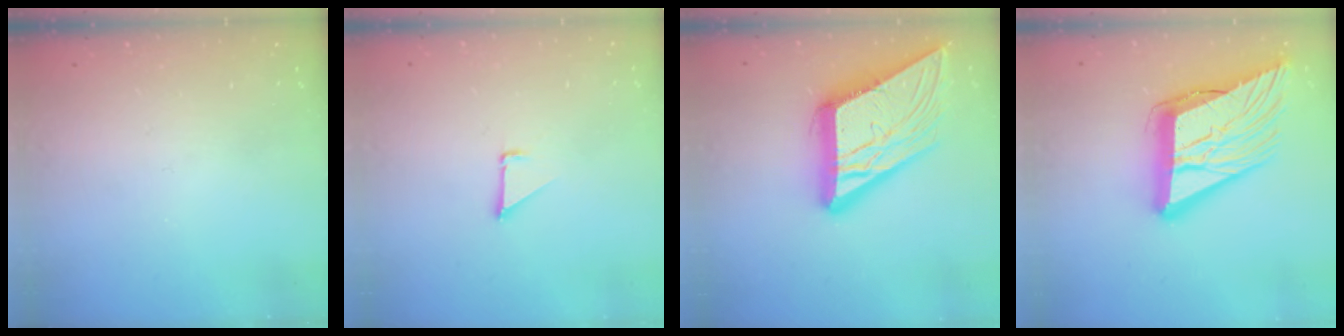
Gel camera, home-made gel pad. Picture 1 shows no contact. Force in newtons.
{"total": 1.1, "press": 1.1, "slide": 0.1}
{"total": 18.7, "press": 18.6, "slide": 2.1}
{"total": 23.3, "press": 22.8, "slide": 5.1}